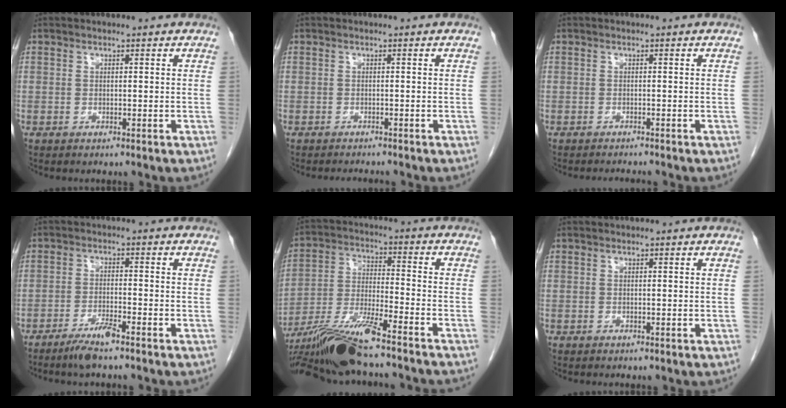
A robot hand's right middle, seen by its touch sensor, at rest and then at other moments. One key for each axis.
{"total": 1.9, "fx": -1.8, "fy": -0.3, "fz": 0.3, "tx": -0.007, "ty": -0.008, "tz": -0.023}
{"total": 1.7, "fx": -1.7, "fy": -0.5, "fz": 0.2, "tx": -0.007, "ty": -0.008, "tz": -0.022}
{"total": 4.0, "fx": -3.1, "fy": -0.1, "fz": 2.5, "tx": -0.052, "ty": -0.008, "tz": -0.062}
{"total": 14.7, "fx": -12.2, "fy": -0.4, "fz": 8.2, "tx": -0.164, "ty": -0.021, "tz": -0.217}
{"total": 0.0}